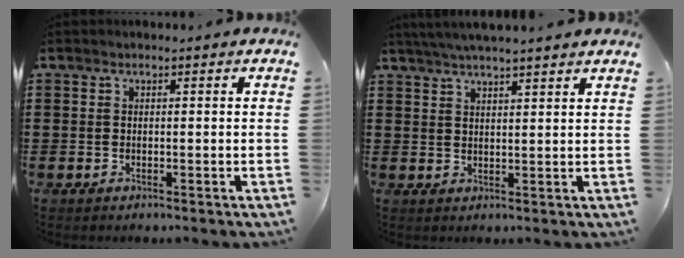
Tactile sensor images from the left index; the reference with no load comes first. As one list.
[{"total": 3.5, "force": [3.3, -0.6, 1.1], "torque": [-0.032, -0.006, 0.057]}]